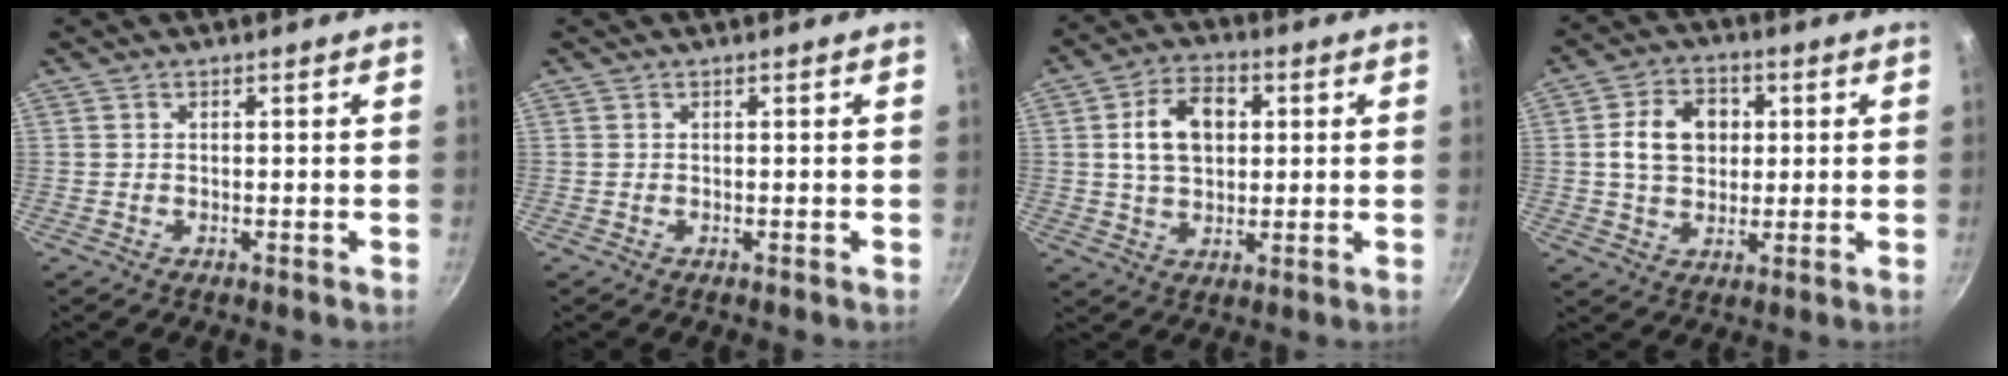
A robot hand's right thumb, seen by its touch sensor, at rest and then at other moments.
{"total": 0.0}
{"total": 10.6, "force": [2.1, 7.3, 7.4], "torque": [-0.106, 0.009, 0.030]}
{"total": 10.2, "force": [1.7, 7.8, 6.2], "torque": [-0.082, 0.008, 0.023]}